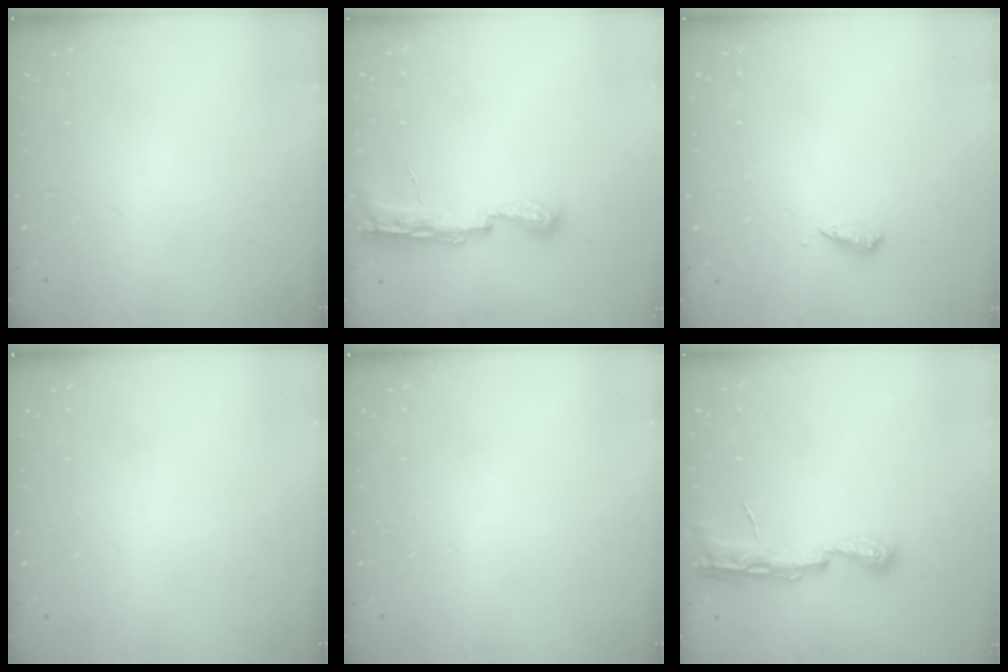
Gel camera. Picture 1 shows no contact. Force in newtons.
{"total": 10.2, "press": 8.9, "slide": 5.1}
{"total": 3.0, "press": 3.0, "slide": 0.2}
{"total": 0.0}
{"total": 0.0}
{"total": 8.2, "press": 8.2, "slide": 1.0}